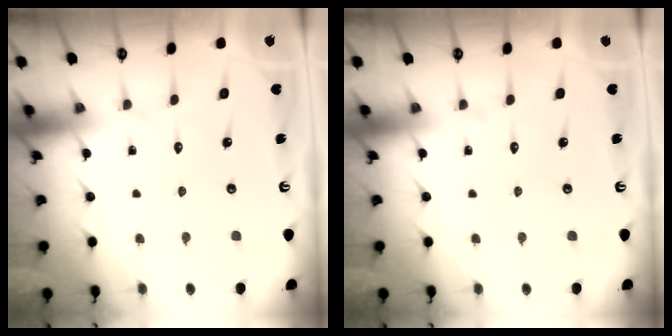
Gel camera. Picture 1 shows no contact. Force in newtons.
{"total": 0.0}